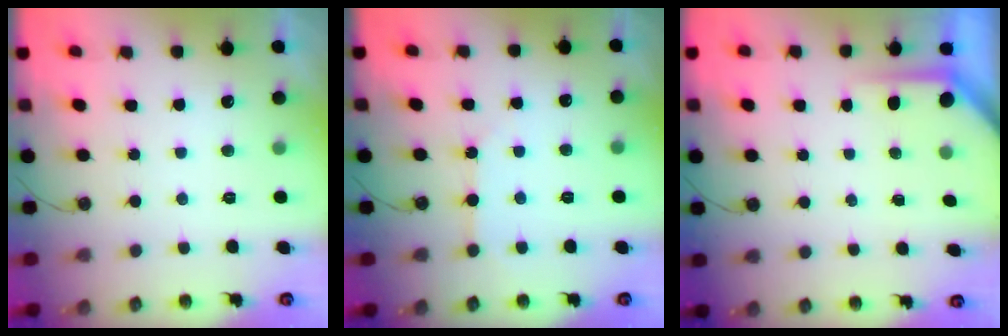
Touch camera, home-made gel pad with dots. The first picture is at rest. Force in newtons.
{"total": 3.3, "press": 3.2, "slide": 0.3}
{"total": 3.8, "press": 3.8, "slide": 0.2}